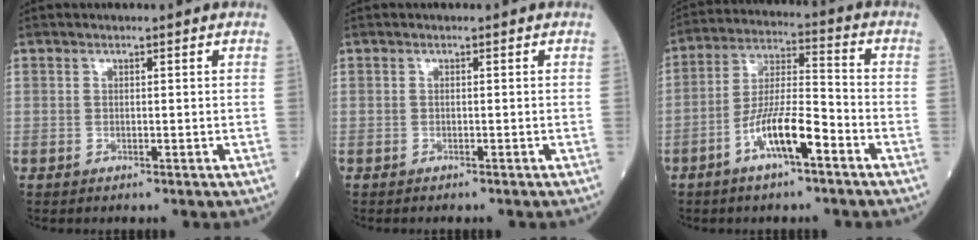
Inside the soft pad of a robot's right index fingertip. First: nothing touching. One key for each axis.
{"total": 0.8, "fx": -0.8, "fy": 0.1, "fz": 0.3, "tx": -0.002, "ty": 0.000, "tz": -0.012}
{"total": 9.6, "fx": -5.1, "fy": 1.6, "fz": 8.0, "tx": -0.159, "ty": 0.005, "tz": -0.095}